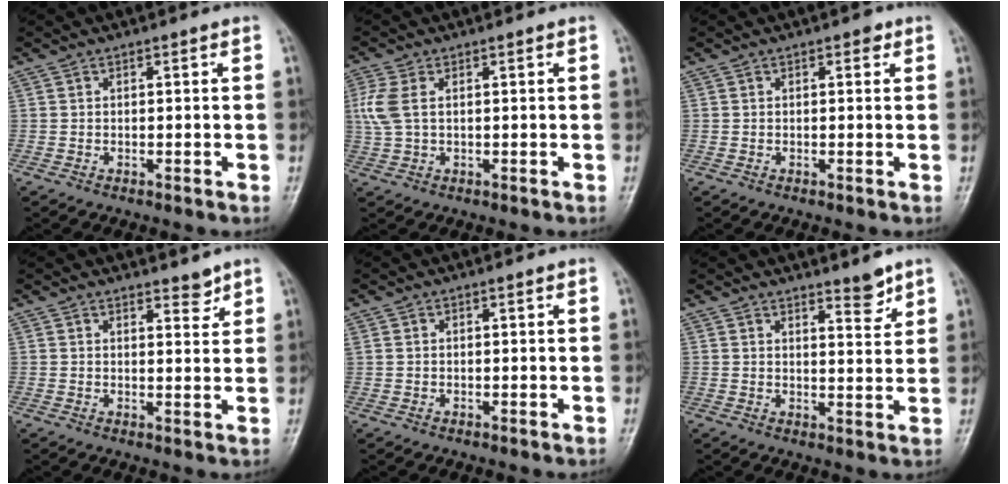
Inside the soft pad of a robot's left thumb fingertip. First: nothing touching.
{"total": 4.9, "force": [0.9, 3.0, 3.9], "torque": [-0.112, 0.011, 0.020]}
{"total": 1.1, "force": [0.5, 0.7, 0.6], "torque": [0.003, 0.000, 0.004]}
{"total": 2.8, "force": [2.3, 1.1, 1.1], "torque": [-0.001, -0.018, 0.035]}
{"total": 0.8, "force": [0.2, 0.6, 0.4], "torque": [-0.008, 0.006, 0.006]}
{"total": 3.9, "force": [3.2, 1.0, 2.1], "torque": [-0.018, -0.029, 0.047]}